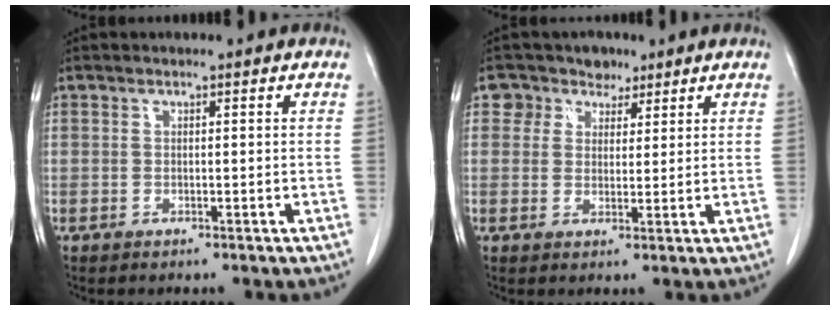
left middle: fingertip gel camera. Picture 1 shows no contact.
{"total": 4.5, "force": [3.0, 3.4, -0.1], "torque": [0.009, 0.013, 0.046]}